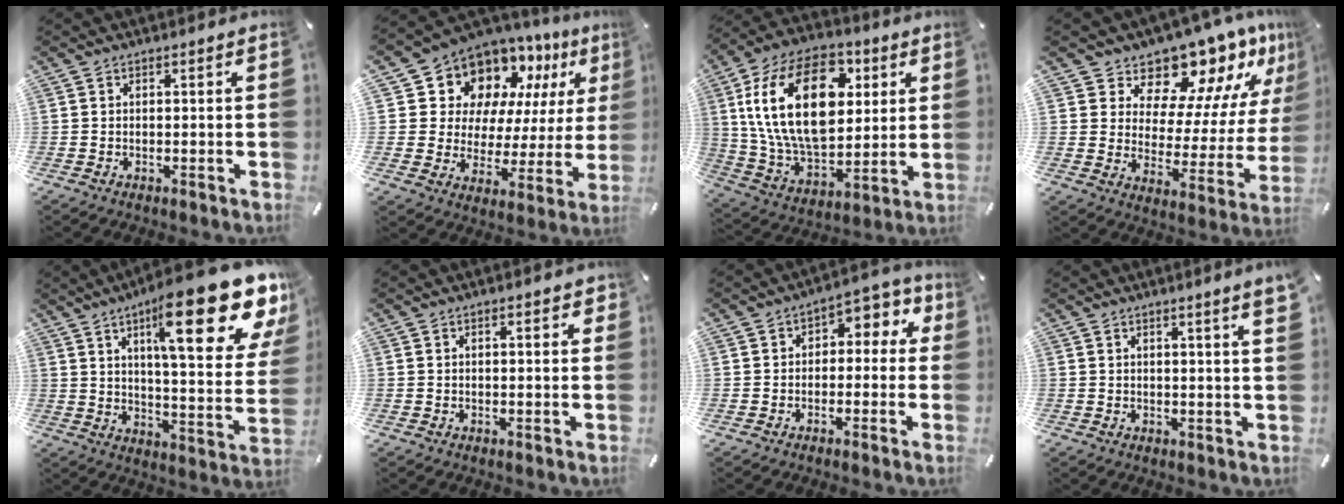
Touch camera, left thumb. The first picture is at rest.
{"total": 12.7, "force": [9.5, 8.1, 2.2], "torque": [-0.046, -0.101, 0.170]}
{"total": 25.7, "force": [6.6, 16.9, 18.2], "torque": [-0.371, -0.014, 0.109]}
{"total": 13.8, "force": [12.2, 6.1, 2.3], "torque": [-0.027, -0.134, 0.204]}
{"total": 26.2, "force": [14.7, 7.6, 20.4], "torque": [-0.289, -0.098, 0.230]}
{"total": 1.4, "force": [0.6, 0.8, 1.0], "torque": [-0.013, 0.003, 0.007]}
{"total": 5.4, "force": [-0.4, 4.1, 3.6], "torque": [-0.045, 0.008, -0.015]}
{"total": 3.4, "force": [1.8, 0.0, 2.9], "torque": [-0.048, -0.006, 0.029]}